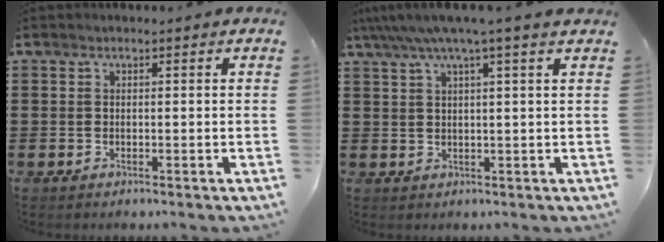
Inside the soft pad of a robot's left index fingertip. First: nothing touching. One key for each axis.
{"total": 3.9, "fx": 2.7, "fy": 0.0, "fz": 2.8, "tx": -0.064, "ty": -0.005, "tz": 0.045}